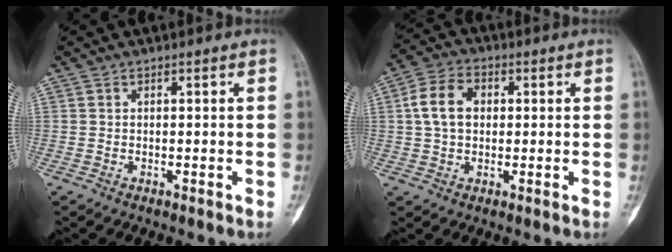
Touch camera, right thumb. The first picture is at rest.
{"total": 8.5, "force": [1.3, 6.0, 5.8], "torque": [-0.097, 0.014, 0.016]}